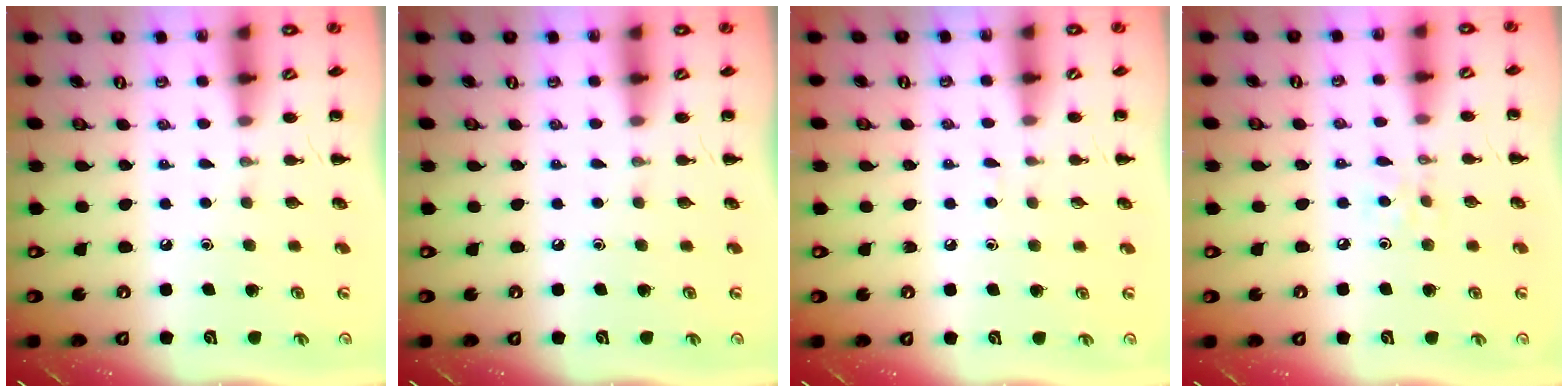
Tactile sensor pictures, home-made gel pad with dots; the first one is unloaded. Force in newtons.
{"total": 0.0}
{"total": 3.0, "press": 2.8, "slide": 1.2}
{"total": 3.7, "press": 3.5, "slide": 1.4}